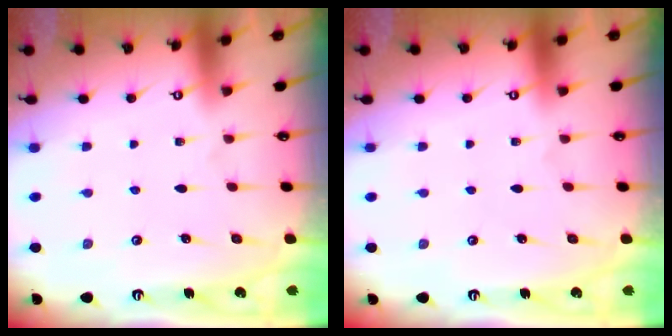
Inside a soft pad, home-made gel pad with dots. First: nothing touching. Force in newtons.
{"total": 0.0}